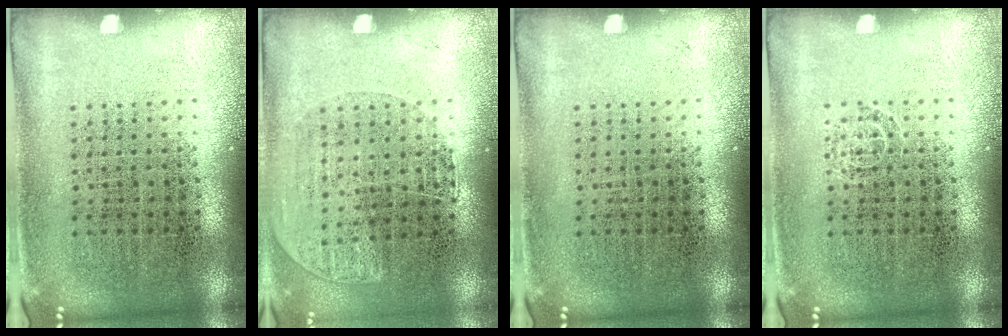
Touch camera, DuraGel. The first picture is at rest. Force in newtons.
{"total": 1.1, "press": 1.0, "slide": 0.5}
{"total": 0.0}
{"total": 0.7, "press": 0.7, "slide": 0.2}